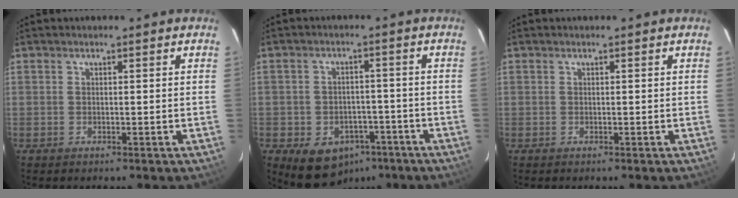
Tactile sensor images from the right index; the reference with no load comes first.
{"total": 10.2, "force": [-5.8, 7.6, 3.6], "torque": [-0.080, 0.020, -0.057]}
{"total": 0.0}